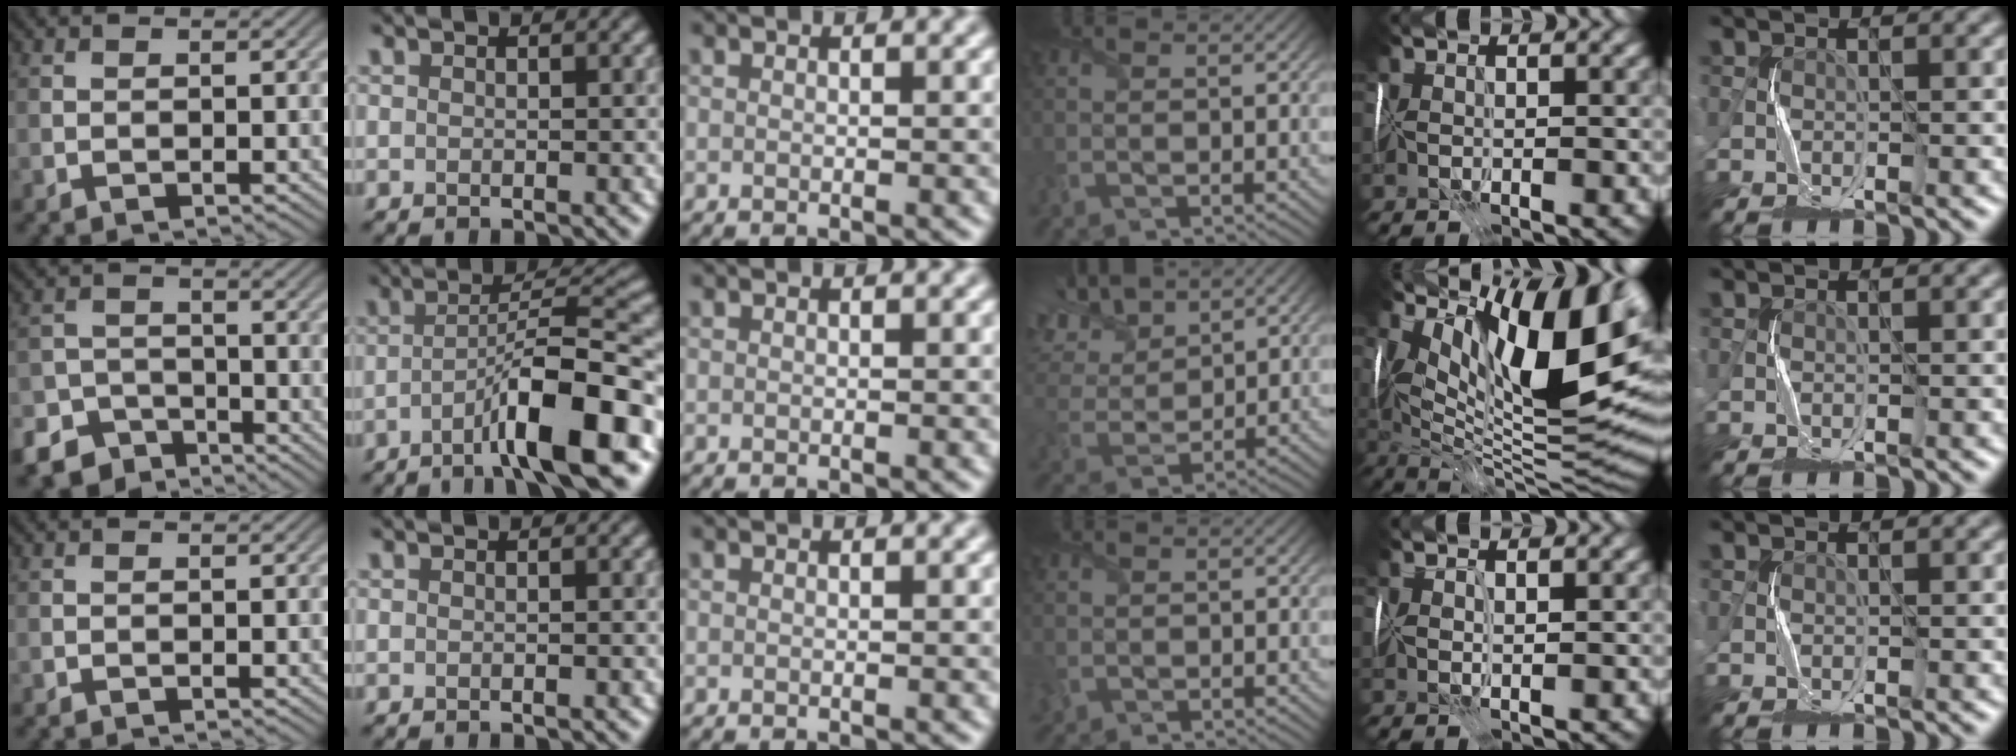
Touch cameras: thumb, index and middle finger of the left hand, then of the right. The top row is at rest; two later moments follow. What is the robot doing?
{"motion": "fold", "object": "tissue"}